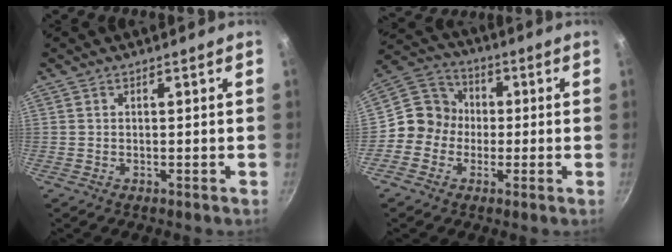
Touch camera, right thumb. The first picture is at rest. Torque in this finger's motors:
{"motor_torque": [-0.42, 0.07, 0.15, -0.33, 0.11]}